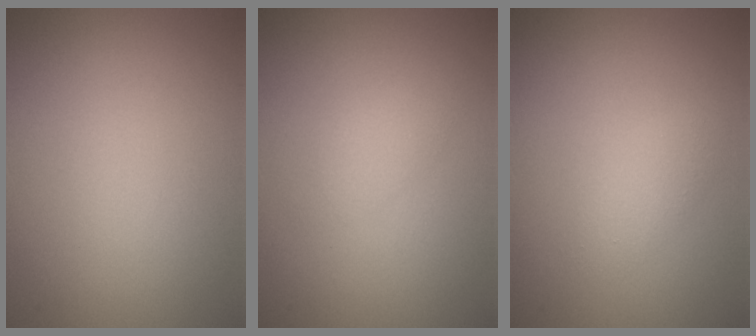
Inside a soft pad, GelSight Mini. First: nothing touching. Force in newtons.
{"total": 1.2, "press": 1.2, "slide": 0.1}
{"total": 1.4, "press": 1.4, "slide": 0.1}